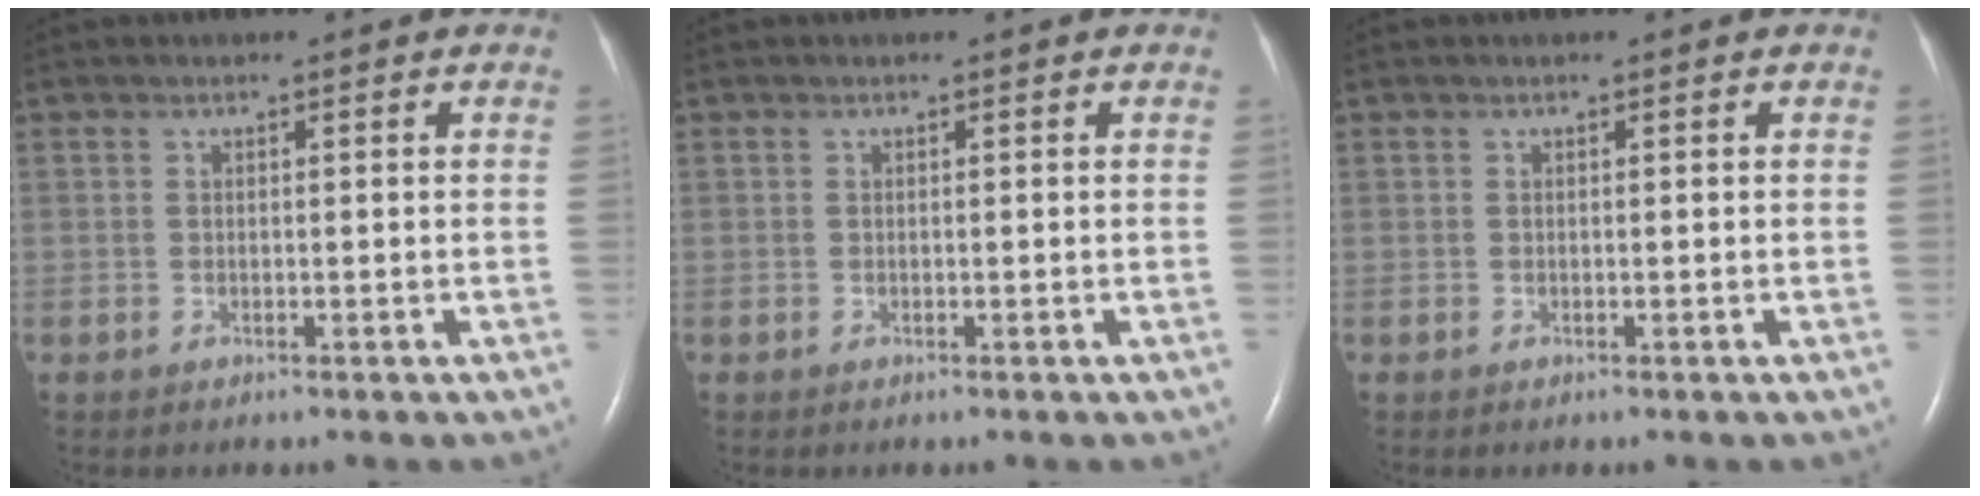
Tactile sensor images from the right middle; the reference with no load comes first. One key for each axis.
{"total": 0.0}
{"total": 0.0}